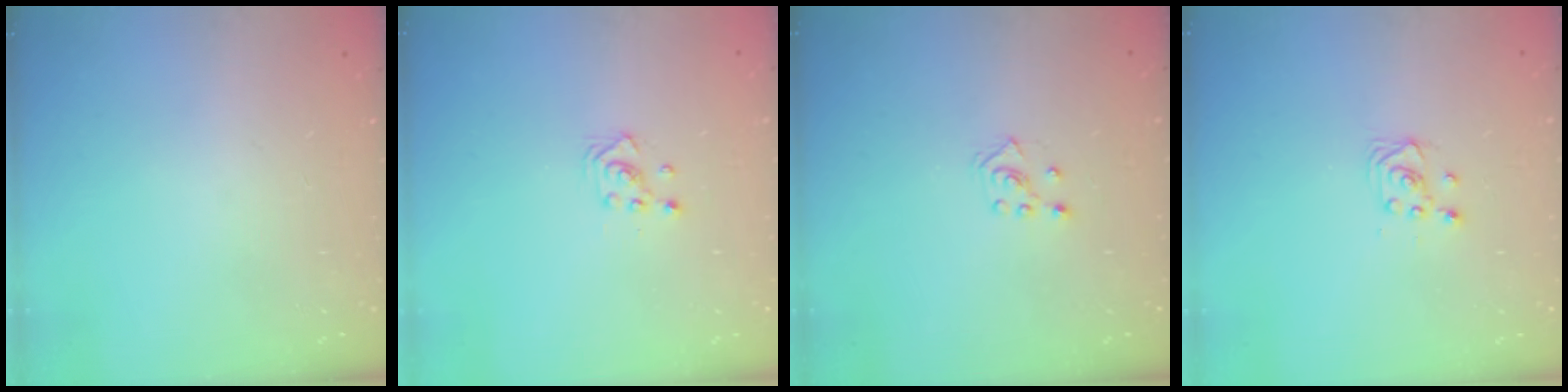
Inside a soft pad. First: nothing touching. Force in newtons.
{"total": 2.9, "press": 2.8, "slide": 0.3}
{"total": 2.8, "press": 2.7, "slide": 0.5}
{"total": 2.9, "press": 2.9, "slide": 0.4}